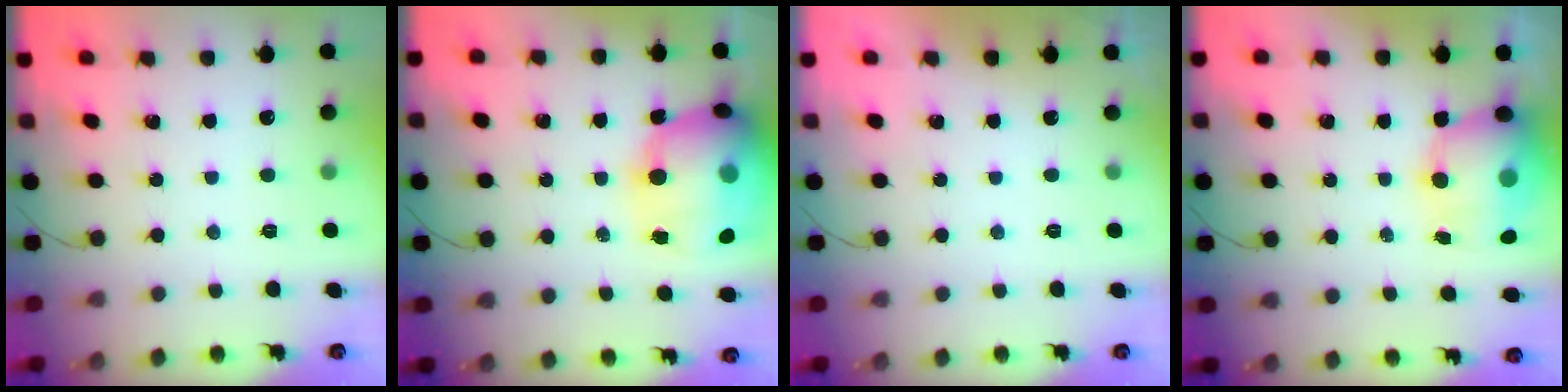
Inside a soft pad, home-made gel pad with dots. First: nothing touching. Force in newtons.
{"total": 26.4, "press": 25.8, "slide": 5.3}
{"total": 0.0}
{"total": 11.4, "press": 11.0, "slide": 2.8}